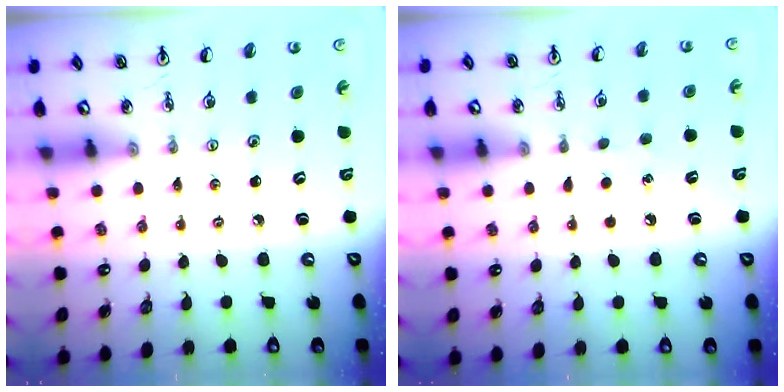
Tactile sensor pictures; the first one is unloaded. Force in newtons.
{"total": 4.3, "press": 4.2, "slide": 0.6}